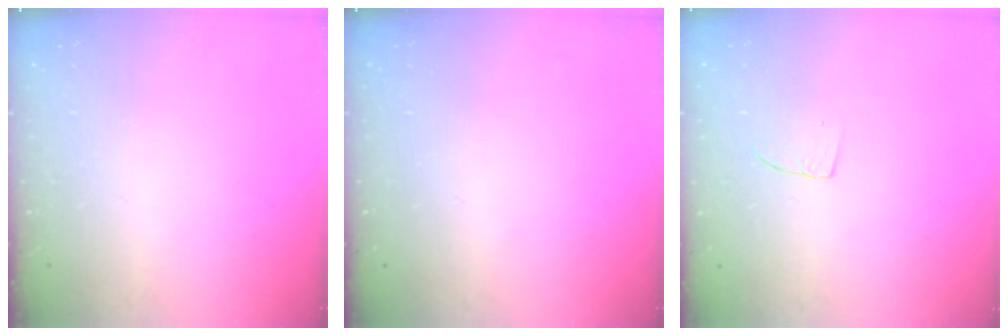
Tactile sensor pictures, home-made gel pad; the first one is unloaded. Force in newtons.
{"total": 0.0}
{"total": 2.9, "press": 2.9, "slide": 0.2}